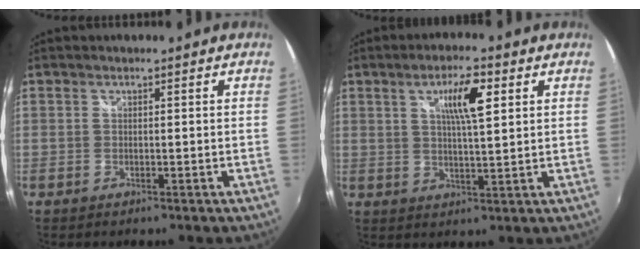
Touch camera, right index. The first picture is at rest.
{"total": 7.3, "force": [2.9, 1.5, 6.5], "torque": [-0.109, 0.005, 0.048]}